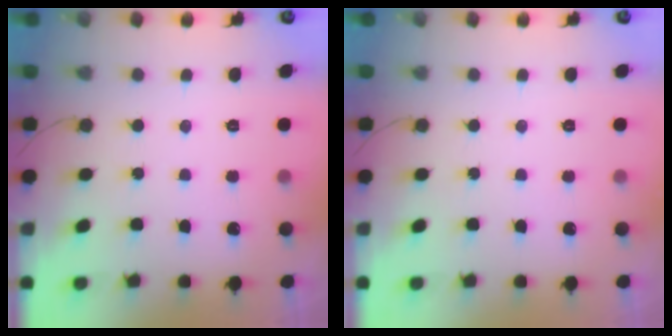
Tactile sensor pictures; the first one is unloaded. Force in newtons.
{"total": 0.0}